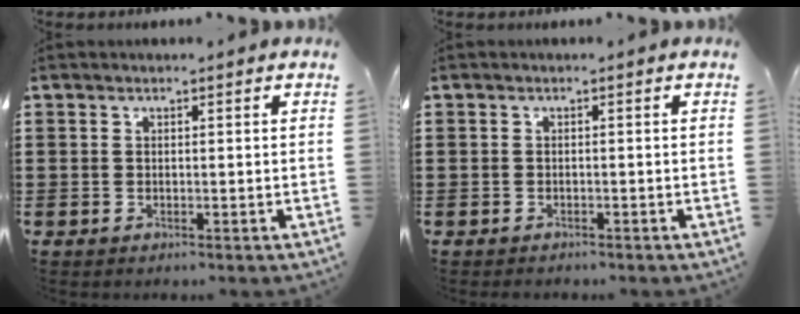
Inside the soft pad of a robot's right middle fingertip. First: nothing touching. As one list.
[{"total": 0.7, "force": [-0.6, 0.4, -0.1], "torque": [0.002, 0.004, -0.015]}]